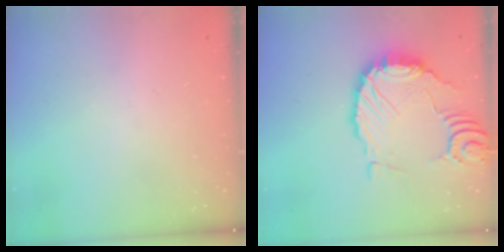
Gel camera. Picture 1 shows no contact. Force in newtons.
{"total": 13.4, "press": 13.3, "slide": 1.6}